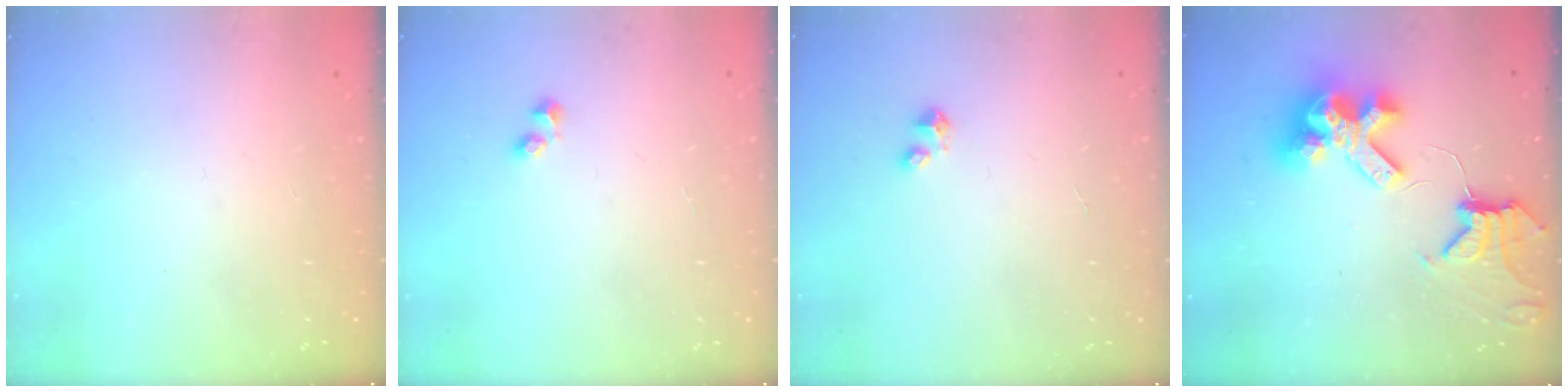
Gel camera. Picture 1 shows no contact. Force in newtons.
{"total": 1.5, "press": 1.2, "slide": 0.8}
{"total": 2.4, "press": 2.4, "slide": 0.1}
{"total": 11.7, "press": 11.6, "slide": 1.3}